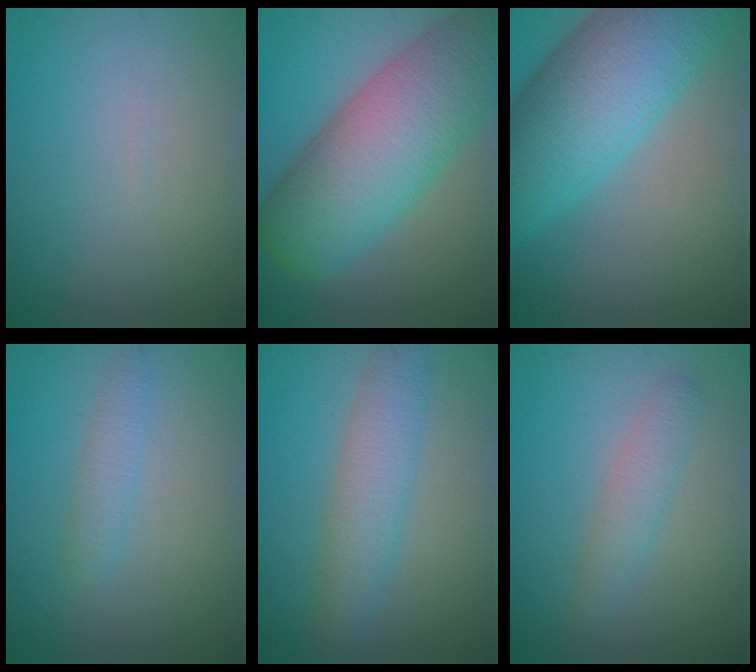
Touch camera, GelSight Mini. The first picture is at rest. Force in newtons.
{"total": 11.9, "press": 11.9, "slide": 0.5}
{"total": 11.5, "press": 11.5, "slide": 0.3}
{"total": 1.7, "press": 1.7, "slide": 0.1}
{"total": 4.1, "press": 4.1, "slide": 0.1}
{"total": 2.2, "press": 2.2, "slide": 0.1}